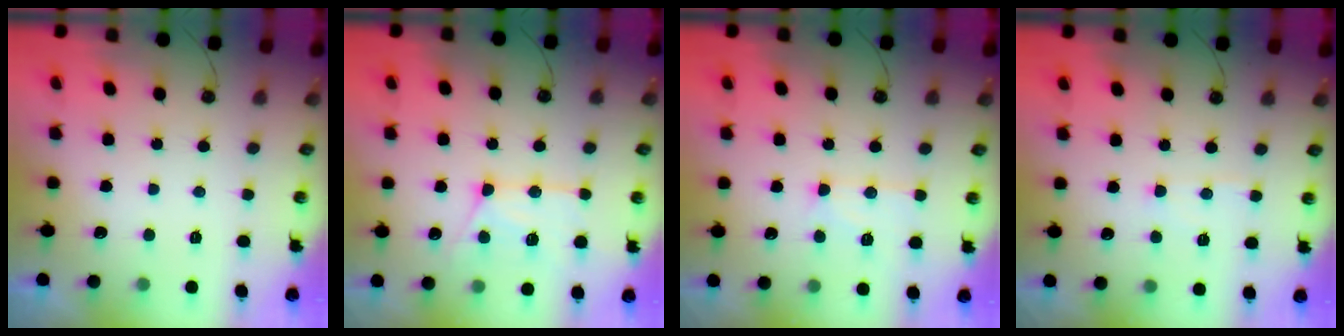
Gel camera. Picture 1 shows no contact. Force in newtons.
{"total": 14.0, "press": 14.0, "slide": 1.4}
{"total": 9.7, "press": 9.7, "slide": 0.8}
{"total": 5.4, "press": 5.3, "slide": 0.8}